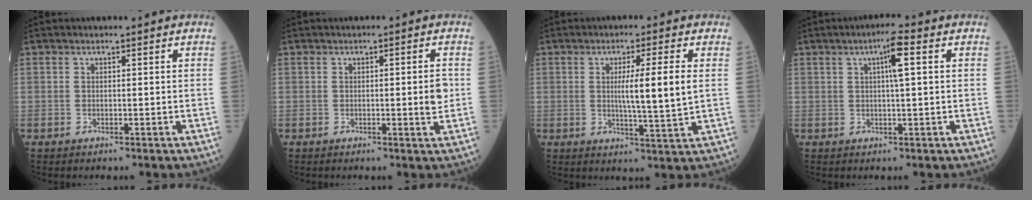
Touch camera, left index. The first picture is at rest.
{"total": 2.4, "force": [-0.2, 0.1, 2.4], "torque": [-0.030, -0.004, -0.006]}
{"total": 7.1, "force": [0.7, -0.8, 7.0], "torque": [-0.115, -0.014, 0.012]}
{"total": 4.1, "force": [1.1, -0.1, 4.0], "torque": [-0.064, 0.004, 0.014]}